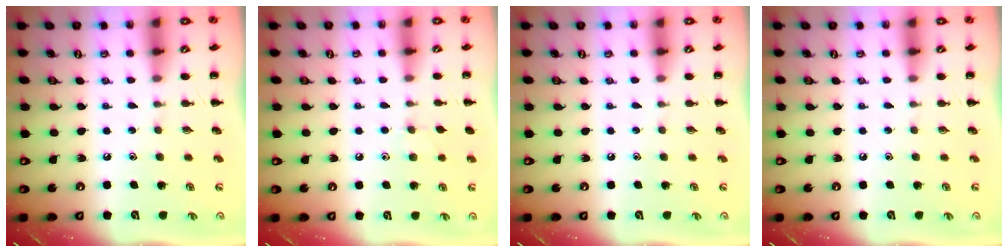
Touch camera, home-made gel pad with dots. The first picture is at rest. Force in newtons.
{"total": 4.2, "press": 4.0, "slide": 1.3}
{"total": 0.0}
{"total": 0.0}